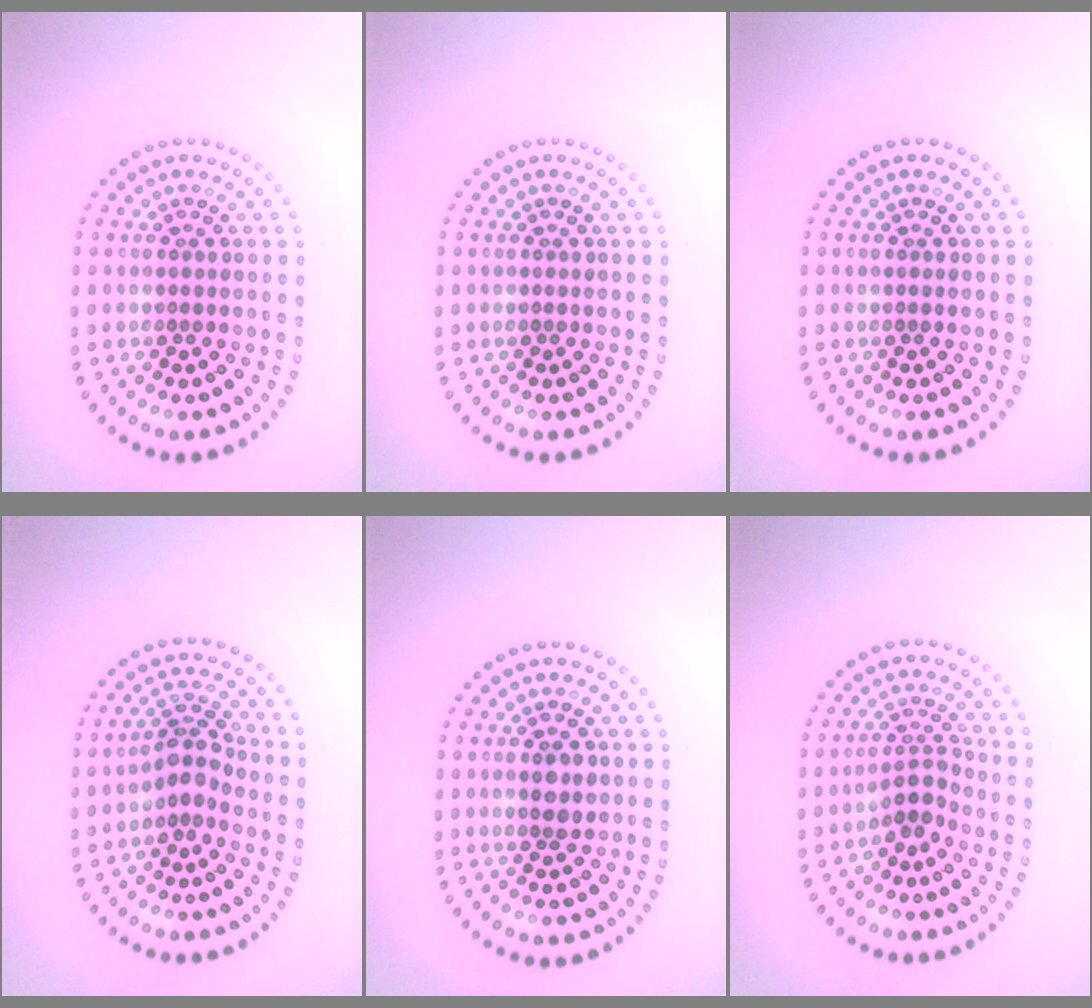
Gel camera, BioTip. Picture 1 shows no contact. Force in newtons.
{"total": 0.0}
{"total": 0.0}
{"total": 2.5, "press": 1.9, "slide": 1.7}
{"total": 1.7, "press": 1.6, "slide": 0.5}
{"total": 2.3, "press": 1.7, "slide": 1.6}